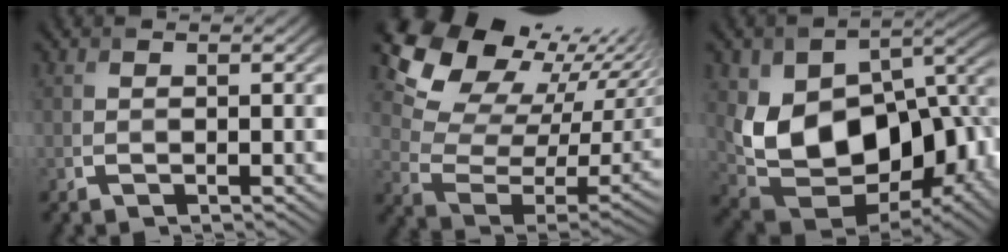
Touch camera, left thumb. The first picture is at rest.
{"total": 16.3, "force": [11.8, 8.0, 8.0], "torque": [-0.167, 0.031, 0.197]}
{"total": 16.3, "force": [-1.2, 11.5, 11.5], "torque": [-0.190, -0.027, -0.007]}